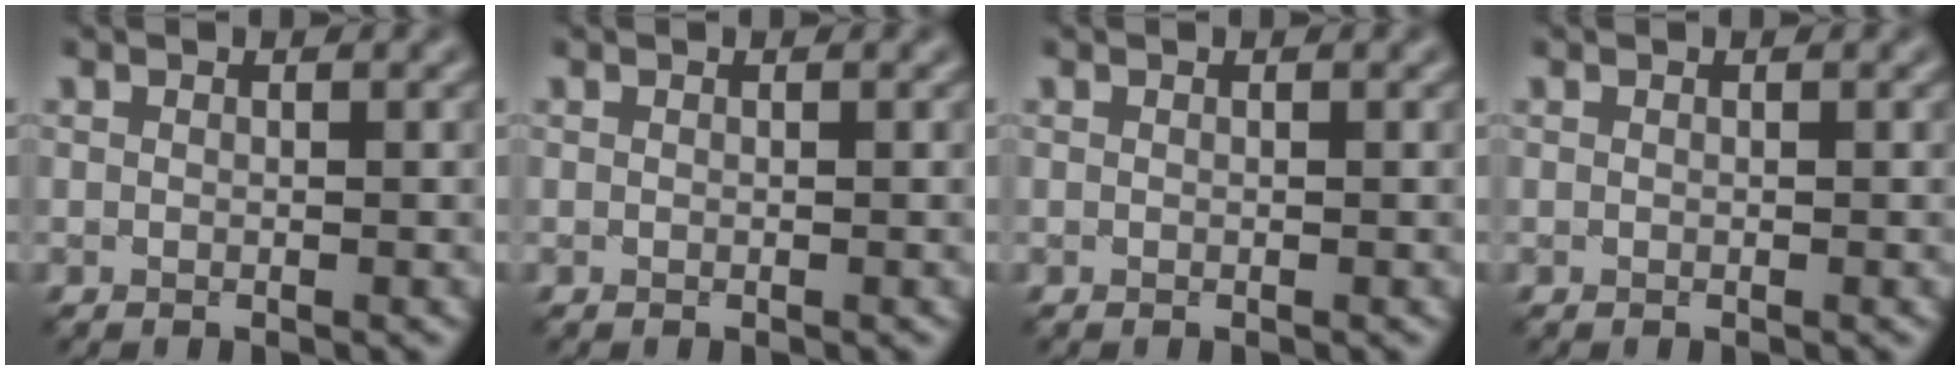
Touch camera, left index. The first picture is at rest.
{"total": 0.0}
{"total": 0.0}
{"total": 0.0}